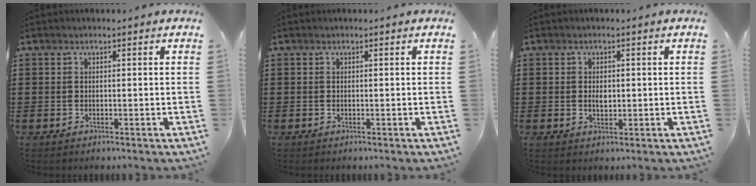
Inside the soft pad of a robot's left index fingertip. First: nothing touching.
{"total": 0.0}
{"total": 1.7, "force": [0.1, 0.9, 1.5], "torque": [-0.030, 0.005, 0.001]}